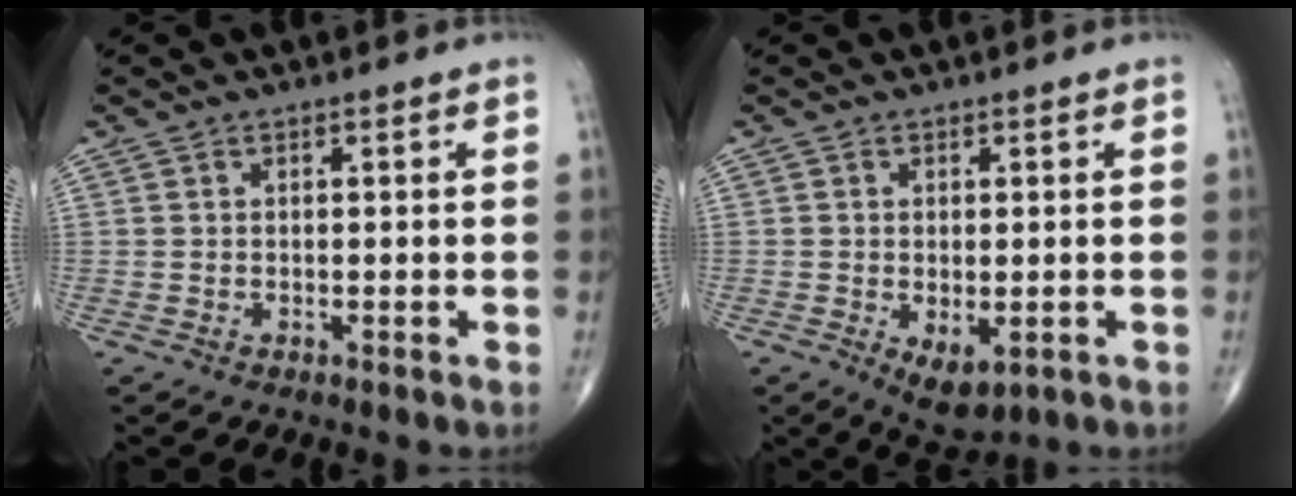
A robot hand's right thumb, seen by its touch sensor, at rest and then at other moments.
{"total": 4.5, "force": [-1.2, 2.2, 3.7], "torque": [-0.057, -0.011, -0.010]}